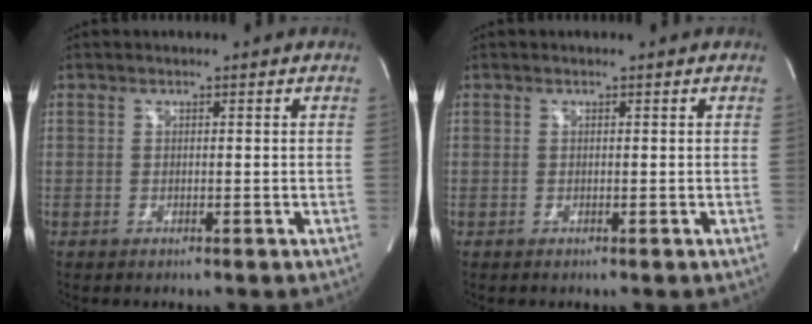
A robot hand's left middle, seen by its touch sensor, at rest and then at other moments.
{"total": 0.0}